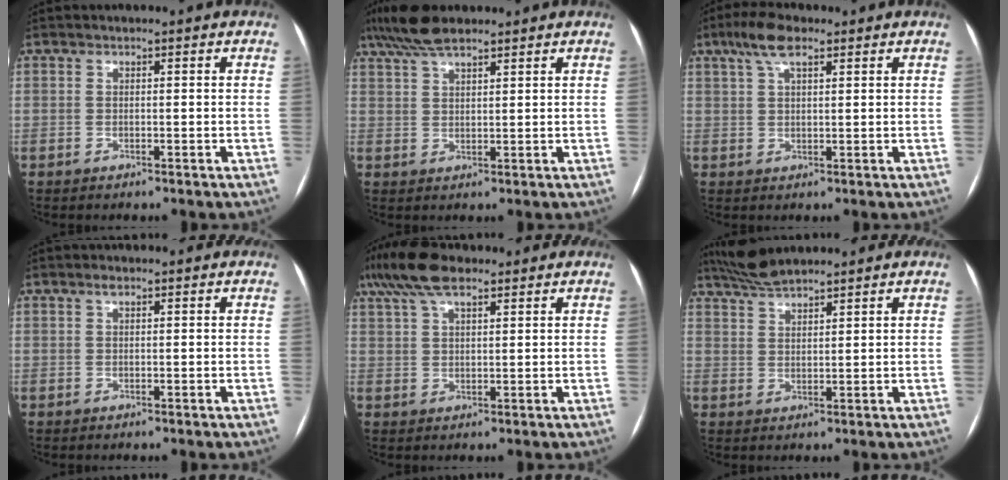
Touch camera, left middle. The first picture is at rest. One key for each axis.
{"total": 6.9, "fx": 5.5, "fy": 1.5, "fz": 3.8, "tx": -0.079, "ty": 0.027, "tz": 0.103}
{"total": 5.6, "fx": 3.5, "fy": 1.7, "fz": 4.1, "tx": -0.089, "ty": 0.021, "tz": 0.064}
{"total": 0.7, "fx": 0.4, "fy": 0.2, "fz": 0.5, "tx": -0.012, "ty": 0.006, "tz": 0.008}
{"total": 9.5, "fx": 6.7, "fy": 3.1, "fz": 6.0, "tx": -0.126, "ty": 0.039, "tz": 0.125}
{"total": 5.3, "fx": 4.9, "fy": 0.5, "fz": 1.9, "tx": -0.046, "ty": 0.018, "tz": 0.099}